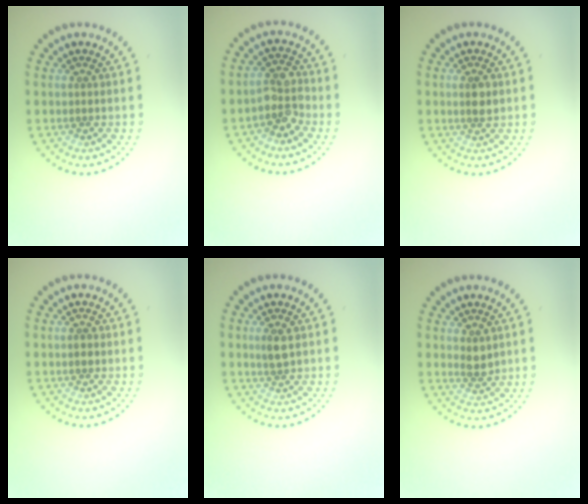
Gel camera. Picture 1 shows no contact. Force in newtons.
{"total": 3.0, "press": 2.6, "slide": 1.4}
{"total": 1.7, "press": 1.6, "slide": 0.5}
{"total": 1.0, "press": 1.0, "slide": 0.2}
{"total": 1.5, "press": 1.4, "slide": 0.5}
{"total": 1.6, "press": 1.5, "slide": 0.6}